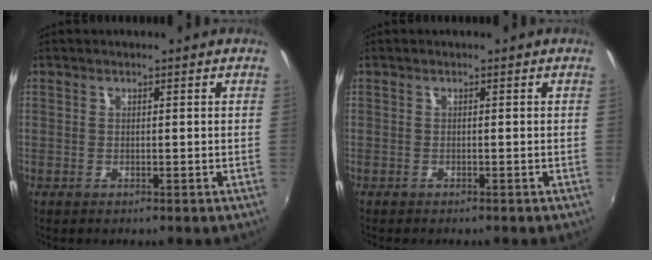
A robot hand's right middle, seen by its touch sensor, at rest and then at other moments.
{"total": 0.9, "force": [-0.8, 0.1, 0.3], "torque": [-0.009, -0.004, -0.012]}